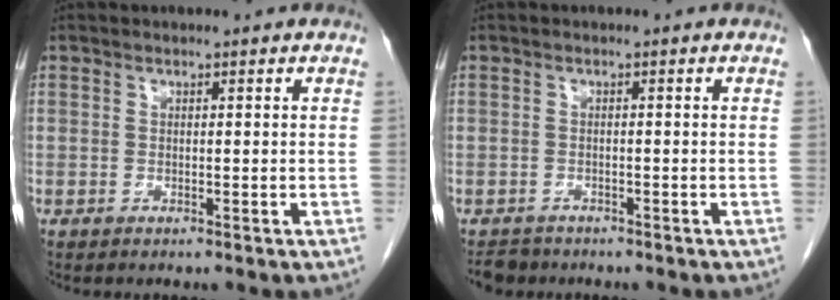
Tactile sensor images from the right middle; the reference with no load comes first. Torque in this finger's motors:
{"motor_torque": [0.03, -0.01, 0.00, -0.01]}